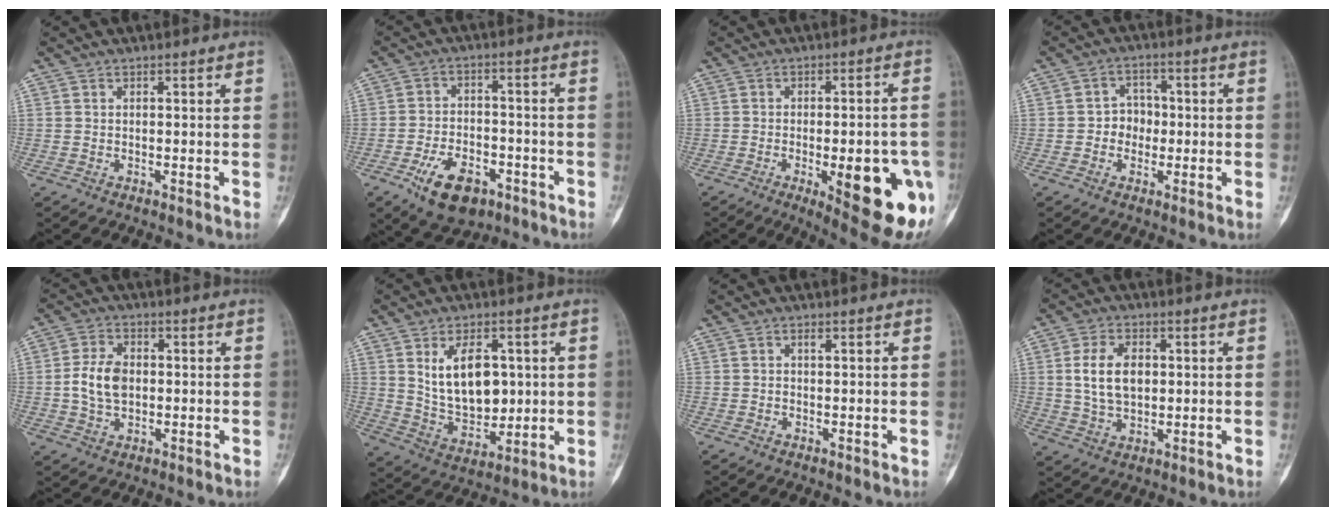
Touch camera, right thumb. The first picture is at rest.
{"total": 11.0, "force": [-5.8, 6.2, 6.9], "torque": [-0.100, 0.027, -0.089]}
{"total": 18.0, "force": [-5.8, 5.7, 16.0], "torque": [-0.154, 0.007, -0.056]}
{"total": 4.7, "force": [-0.6, 4.1, 2.0], "torque": [0.003, 0.012, -0.019]}
{"total": 7.3, "force": [-0.1, 4.8, 5.4], "torque": [-0.100, 0.008, -0.002]}
{"total": 12.5, "force": [2.8, 7.7, 9.5], "torque": [-0.128, -0.022, 0.065]}
{"total": 0.6, "force": [0.1, 0.2, 0.6], "torque": [-0.007, 0.001, 0.001]}
{"total": 8.9, "force": [1.2, 5.7, 6.7], "torque": [-0.112, -0.001, 0.029]}